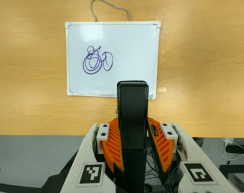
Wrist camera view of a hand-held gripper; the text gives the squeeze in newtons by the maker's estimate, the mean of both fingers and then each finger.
{"total": 4.0, "left": 2.7, "right": 5.3}